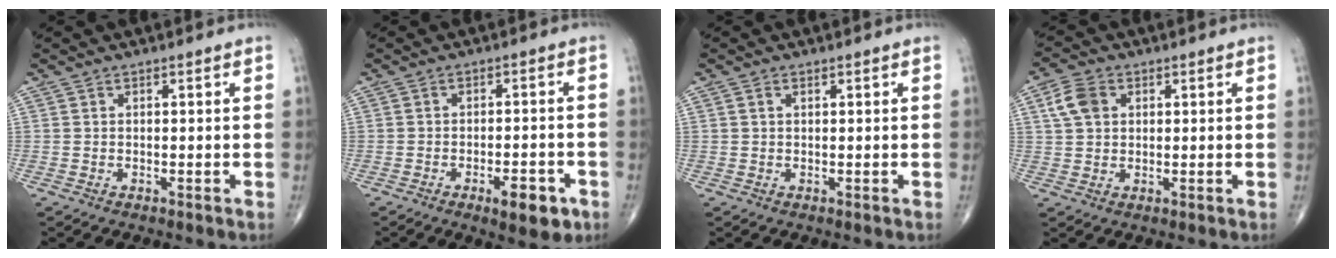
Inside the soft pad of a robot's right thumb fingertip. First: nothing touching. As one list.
[{"total": 7.1, "force": [-3.6, 2.6, 5.6], "torque": [-0.063, 0.010, -0.046]}, {"total": 0.7, "force": [0.3, 0.4, 0.5], "torque": [-0.008, 0.003, 0.005]}, {"total": 5.7, "force": [1.7, 4.2, 3.4], "torque": [-0.060, 0.005, 0.031]}]